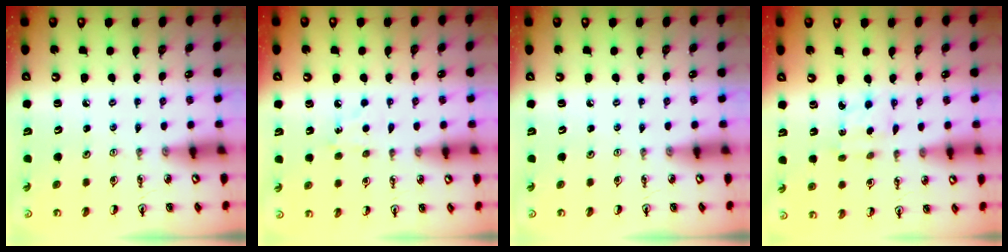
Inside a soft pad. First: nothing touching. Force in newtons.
{"total": 5.1, "press": 5.0, "slide": 0.8}
{"total": 0.0}
{"total": 1.8, "press": 1.7, "slide": 0.6}